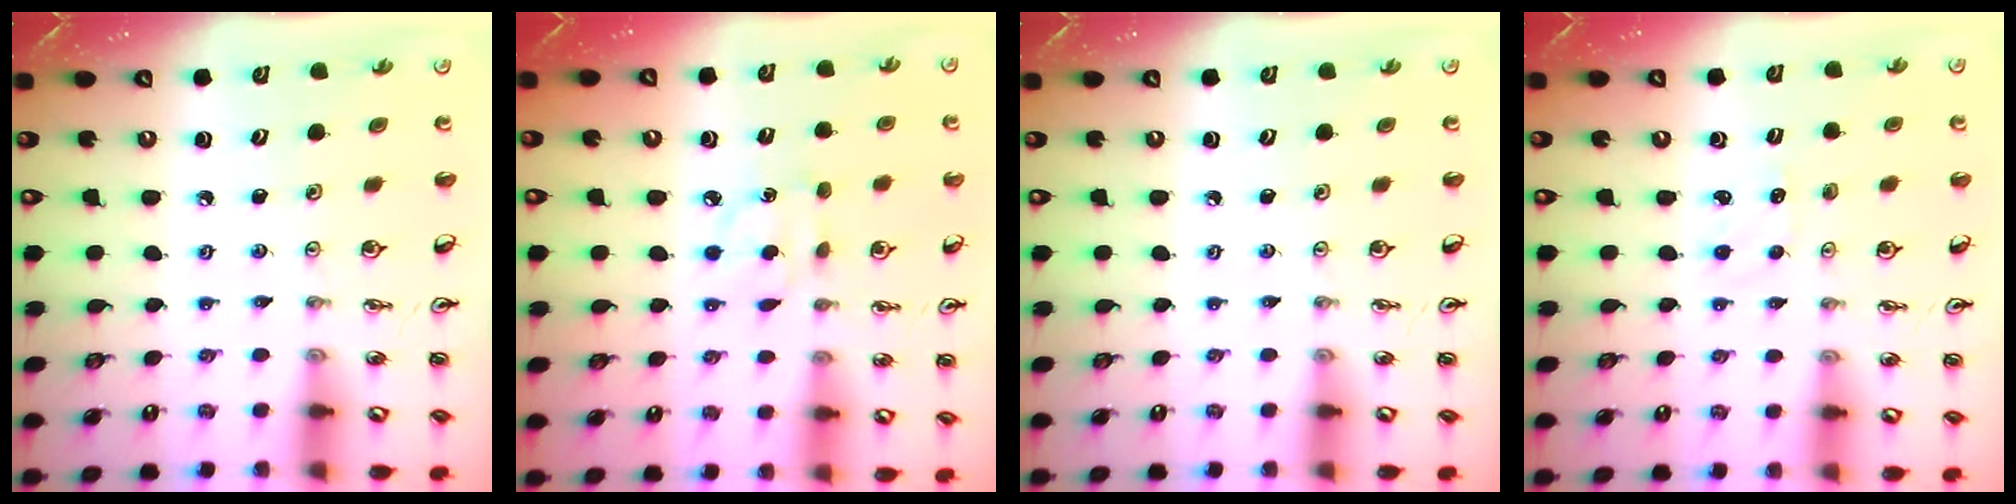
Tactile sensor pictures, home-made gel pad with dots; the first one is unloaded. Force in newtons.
{"total": 7.3, "press": 7.3, "slide": 0.7}
{"total": 0.0}
{"total": 2.2, "press": 2.2, "slide": 0.3}